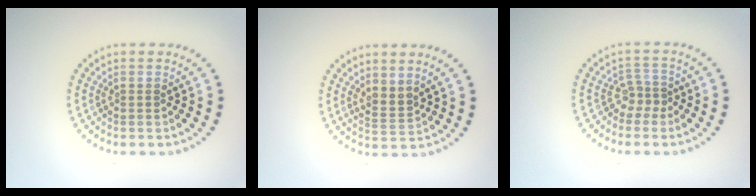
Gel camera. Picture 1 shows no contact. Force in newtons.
{"total": 2.0, "press": 1.5, "slide": 1.3}
{"total": 1.7, "press": 1.2, "slide": 1.2}